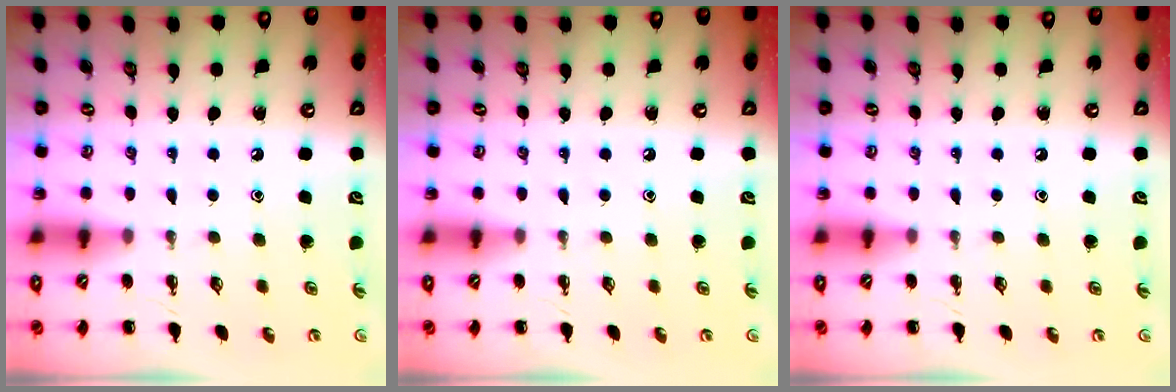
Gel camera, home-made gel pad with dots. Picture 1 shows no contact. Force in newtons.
{"total": 0.0}
{"total": 0.0}